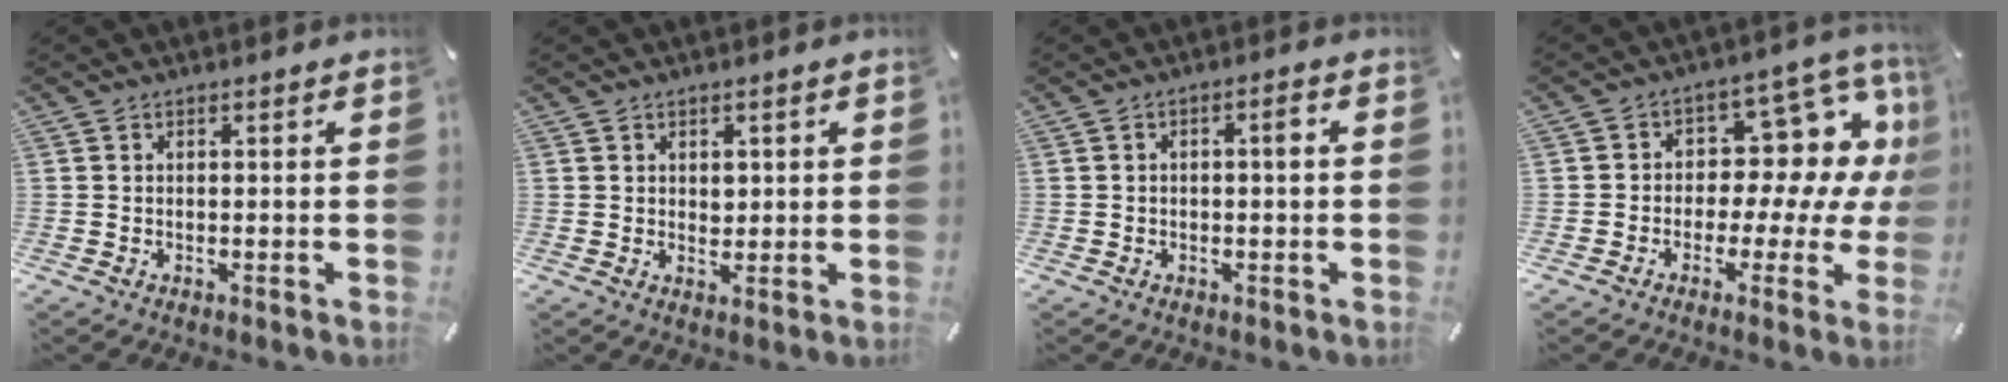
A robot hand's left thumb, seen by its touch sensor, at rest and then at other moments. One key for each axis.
{"total": 2.1, "fx": 0.6, "fy": 1.8, "fz": 0.9, "tx": 0.004, "ty": -0.006, "tz": 0.005}
{"total": 2.3, "fx": 0.0, "fy": 0.8, "fz": 2.2, "tx": -0.032, "ty": 0.008, "tz": -0.006}
{"total": 11.7, "fx": 2.5, "fy": 8.3, "fz": 7.8, "tx": -0.099, "ty": -0.025, "tz": 0.041}